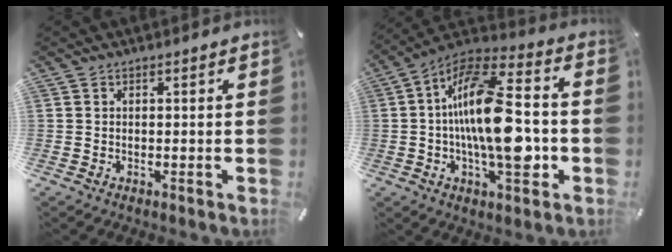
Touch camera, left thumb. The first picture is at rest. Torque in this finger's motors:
{"motor_torque": [2.13, 2.88, 2.77, 0.00, 0.63]}